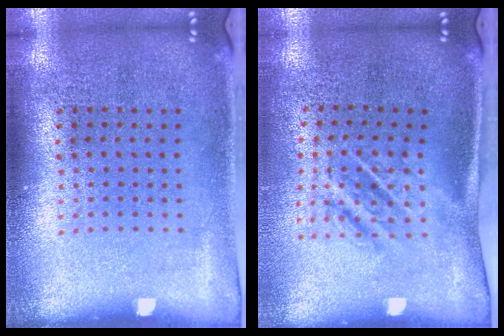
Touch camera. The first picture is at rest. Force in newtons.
{"total": 1.7, "press": 1.1, "slide": 1.3}